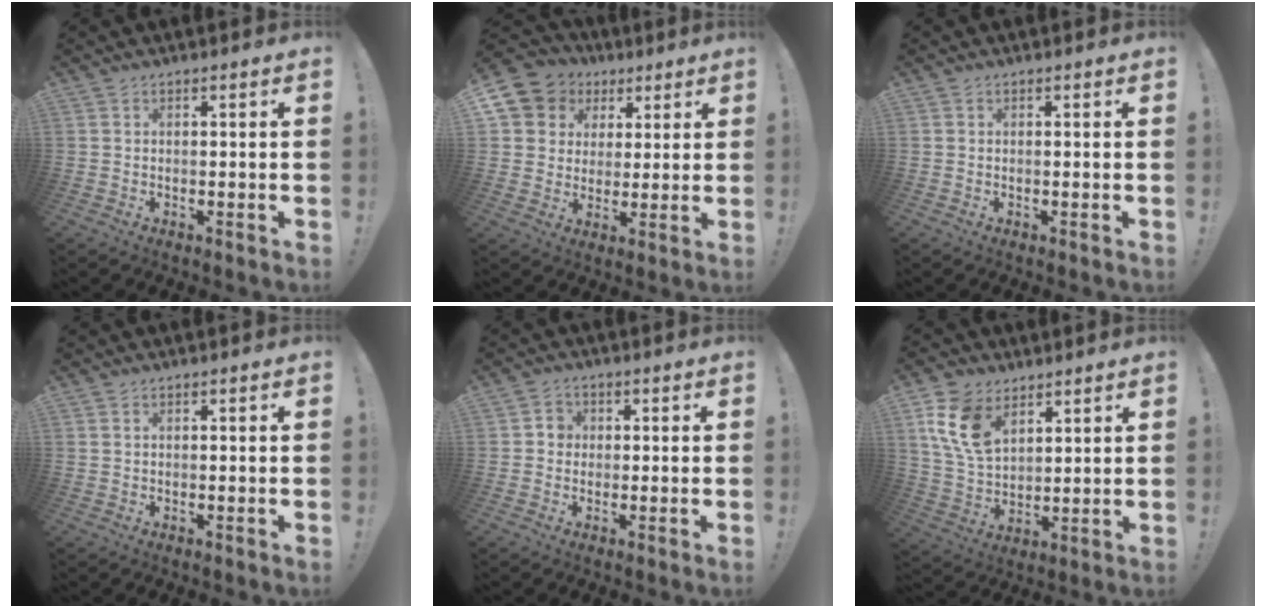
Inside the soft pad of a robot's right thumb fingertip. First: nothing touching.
{"total": 9.8, "force": [4.1, 8.4, 2.7], "torque": [-0.037, -0.027, 0.084]}
{"total": 0.0}
{"total": 0.5, "force": [0.3, 0.2, 0.4], "torque": [-0.014, 0.003, 0.006]}
{"total": 3.3, "force": [-0.3, 3.0, 1.3], "torque": [-0.020, 0.009, -0.005]}
{"total": 13.3, "force": [6.9, 8.2, 7.8], "torque": [-0.163, -0.022, 0.134]}